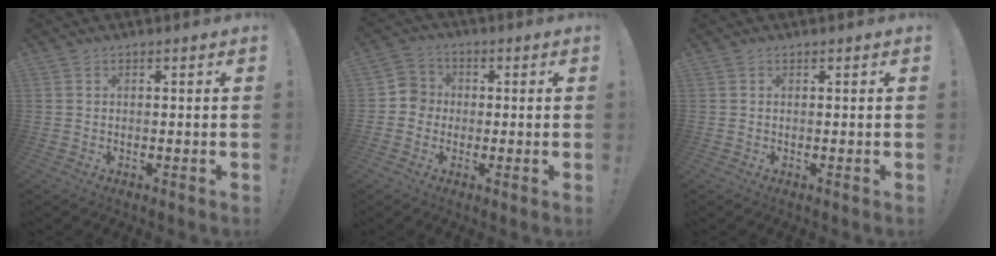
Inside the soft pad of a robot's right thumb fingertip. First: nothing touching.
{"total": 5.7, "force": [-1.5, 5.3, 1.2], "torque": [-0.020, 0.019, -0.029]}
{"total": 0.0}